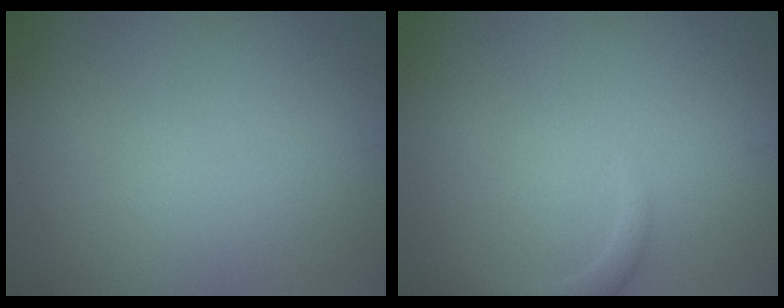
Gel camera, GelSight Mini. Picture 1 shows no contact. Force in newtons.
{"total": 1.2, "press": 1.2, "slide": 0.1}